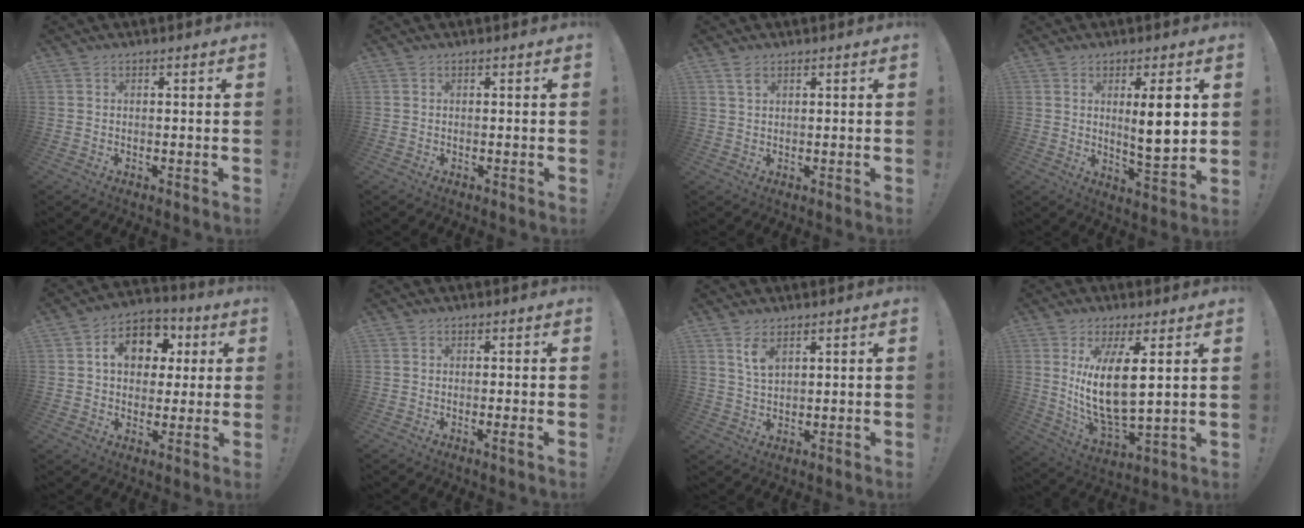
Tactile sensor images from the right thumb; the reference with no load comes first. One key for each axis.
{"total": 0.0}
{"total": 2.3, "fx": 1.5, "fy": 1.1, "fz": 1.4, "tx": -0.027, "ty": -0.001, "tz": 0.028}
{"total": 9.7, "fx": 2.4, "fy": 1.8, "fz": 9.2, "tx": -0.136, "ty": -0.011, "tz": 0.035}
{"total": 12.3, "fx": 3.6, "fy": 9.5, "fz": 7.0, "tx": -0.100, "ty": -0.002, "tz": 0.068}
{"total": 1.8, "fx": -0.2, "fy": -0.2, "fz": 1.8, "tx": -0.031, "ty": -0.003, "tz": -0.006}
{"total": 4.8, "fx": 3.0, "fy": 2.1, "fz": 3.2, "tx": -0.051, "ty": -0.016, "tz": 0.051}
{"total": 14.3, "fx": 4.1, "fy": 4.7, "fz": 12.9, "tx": -0.268, "ty": -0.035, "tz": 0.061}